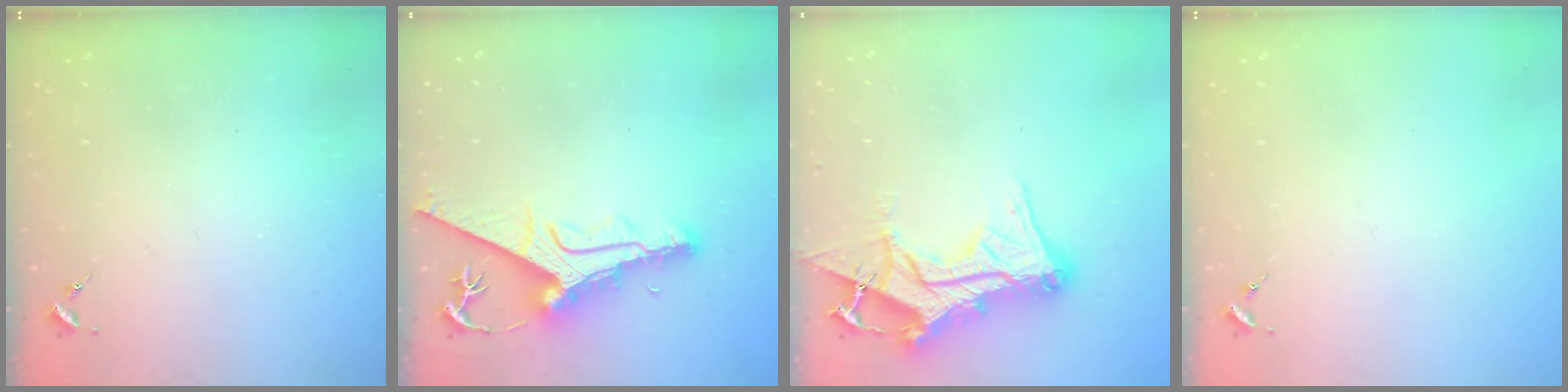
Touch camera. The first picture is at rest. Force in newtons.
{"total": 13.0, "press": 12.8, "slide": 1.8}
{"total": 17.6, "press": 17.5, "slide": 1.8}
{"total": 0.0}